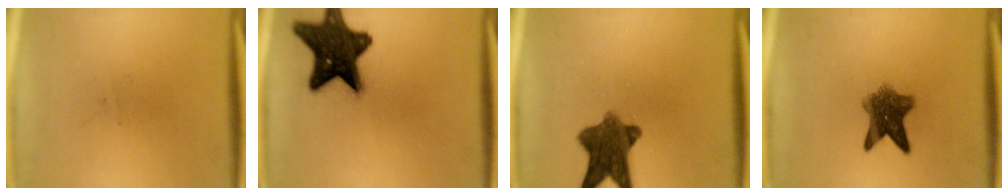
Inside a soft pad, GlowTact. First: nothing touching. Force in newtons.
{"total": 16.7}
{"total": 9.4}
{"total": 7.2}